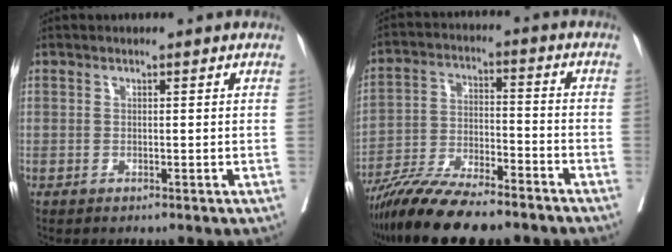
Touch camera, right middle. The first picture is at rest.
{"total": 15.8, "force": [-13.2, 2.5, 8.4], "torque": [-0.161, -0.021, -0.225]}